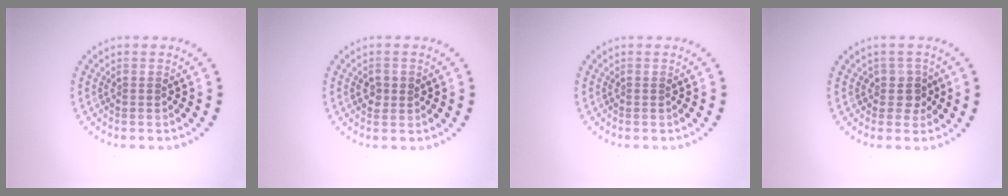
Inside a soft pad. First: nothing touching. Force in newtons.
{"total": 1.5, "press": 1.5, "slide": 0.2}
{"total": 0.0}
{"total": 1.8, "press": 1.6, "slide": 0.9}